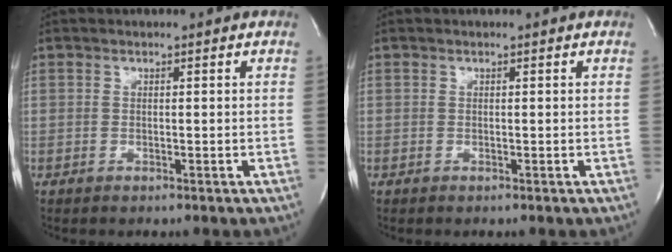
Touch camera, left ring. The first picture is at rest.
{"total": 0.0}